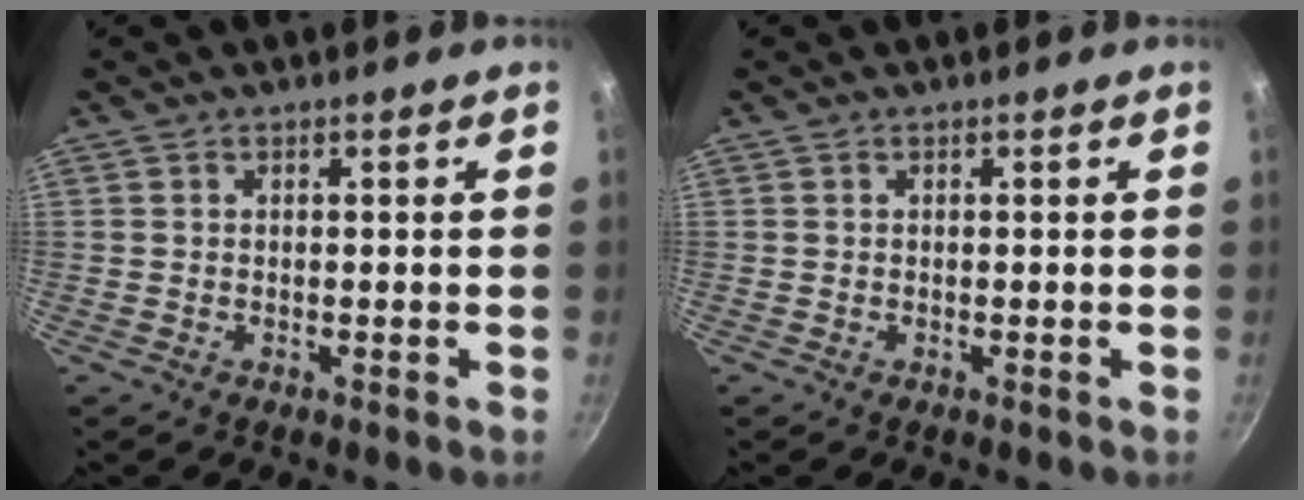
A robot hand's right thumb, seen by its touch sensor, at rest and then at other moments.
{"total": 0.0}